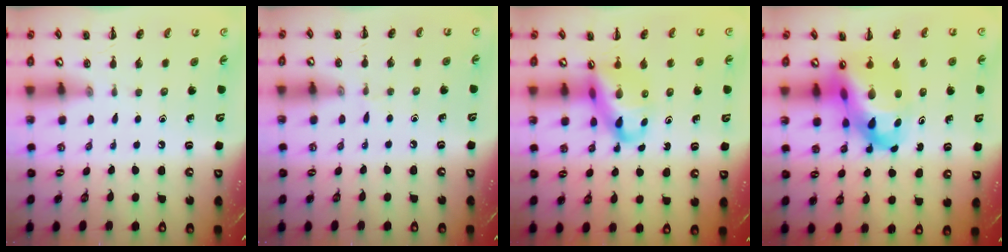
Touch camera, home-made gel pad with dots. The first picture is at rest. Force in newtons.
{"total": 3.2, "press": 3.1, "slide": 1.0}
{"total": 10.2, "press": 9.8, "slide": 2.8}
{"total": 13.8, "press": 13.3, "slide": 3.7}